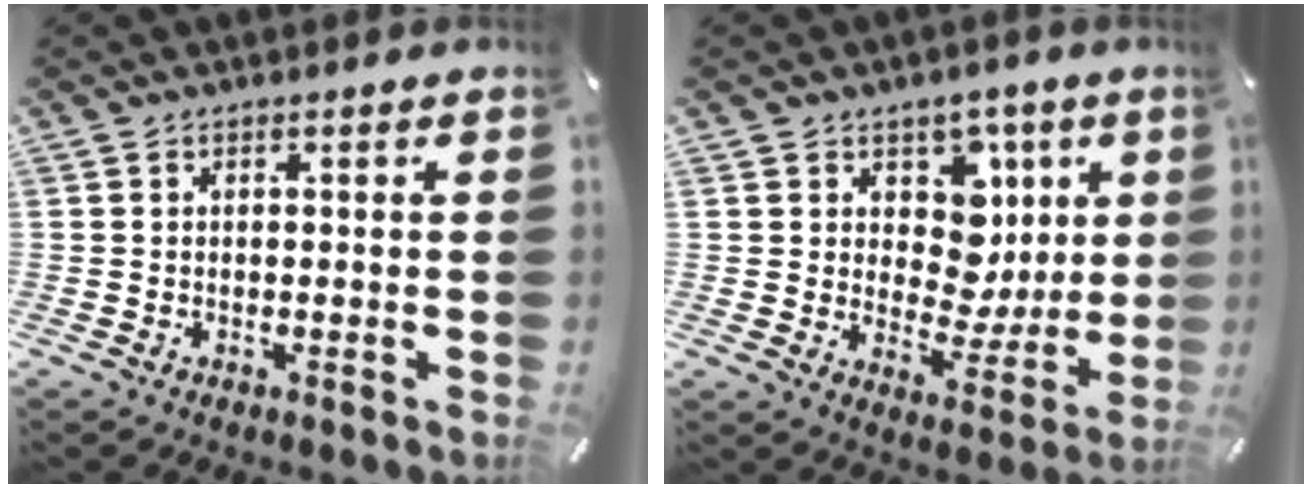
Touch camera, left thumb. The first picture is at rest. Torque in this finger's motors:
{"motor_torque": [0.48, -0.33, 0.01, 0.05, 0.02]}